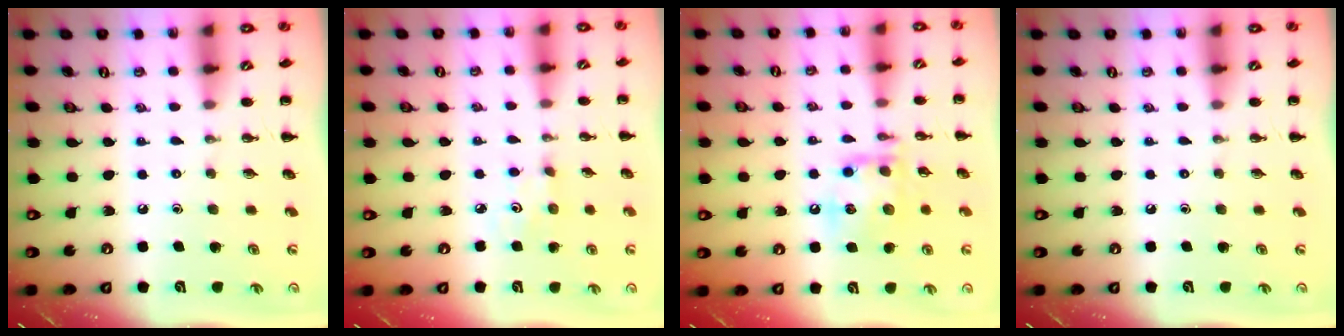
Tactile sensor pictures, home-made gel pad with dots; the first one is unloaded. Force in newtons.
{"total": 2.7, "press": 2.7, "slide": 0.3}
{"total": 13.9, "press": 13.7, "slide": 1.8}
{"total": 0.0}